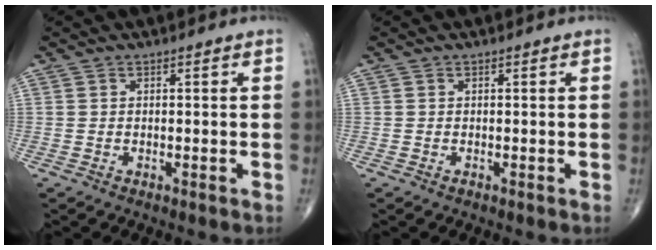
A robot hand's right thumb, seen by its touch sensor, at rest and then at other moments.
{"total": 0.0}